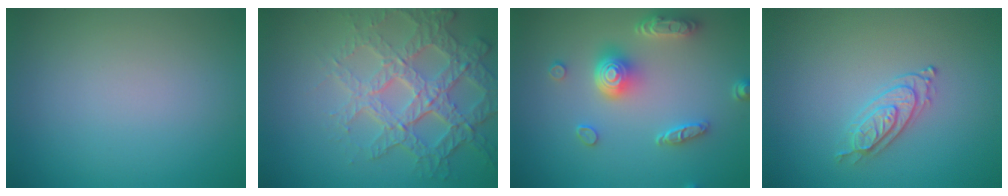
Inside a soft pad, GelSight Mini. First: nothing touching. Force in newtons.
{"total": 6.7, "press": 5.2, "slide": 4.2}
{"total": 4.9, "press": 3.9, "slide": 2.9}
{"total": 2.2, "press": 2.1, "slide": 0.7}